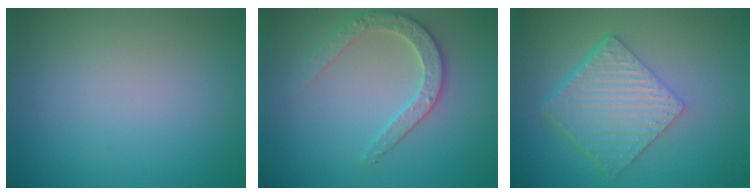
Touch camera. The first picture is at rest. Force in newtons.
{"total": 2.8, "press": 2.7, "slide": 0.5}
{"total": 6.4, "press": 4.4, "slide": 4.7}